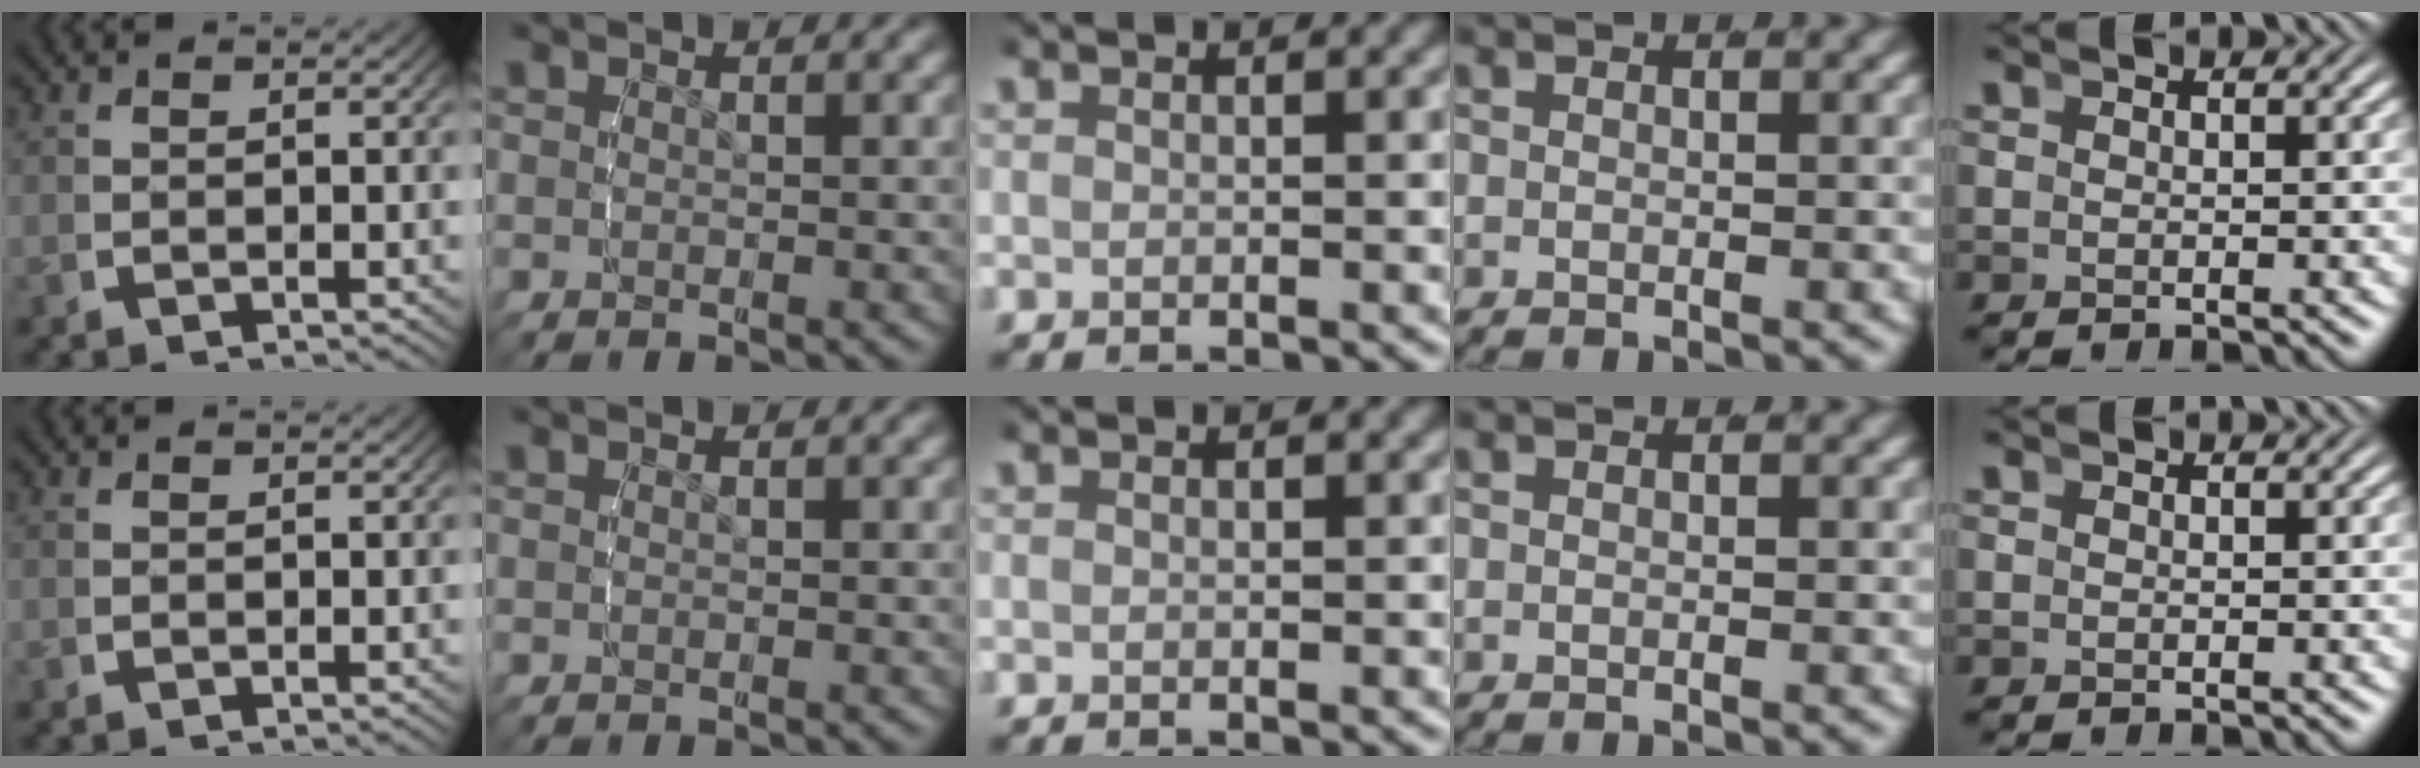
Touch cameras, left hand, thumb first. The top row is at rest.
{}